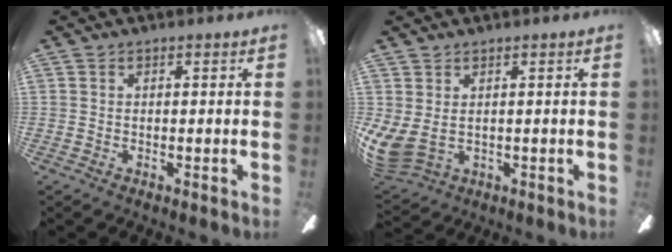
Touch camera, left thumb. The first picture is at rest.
{"total": 5.0, "force": [1.1, 3.0, 3.9], "torque": [-0.097, -0.016, 0.023]}